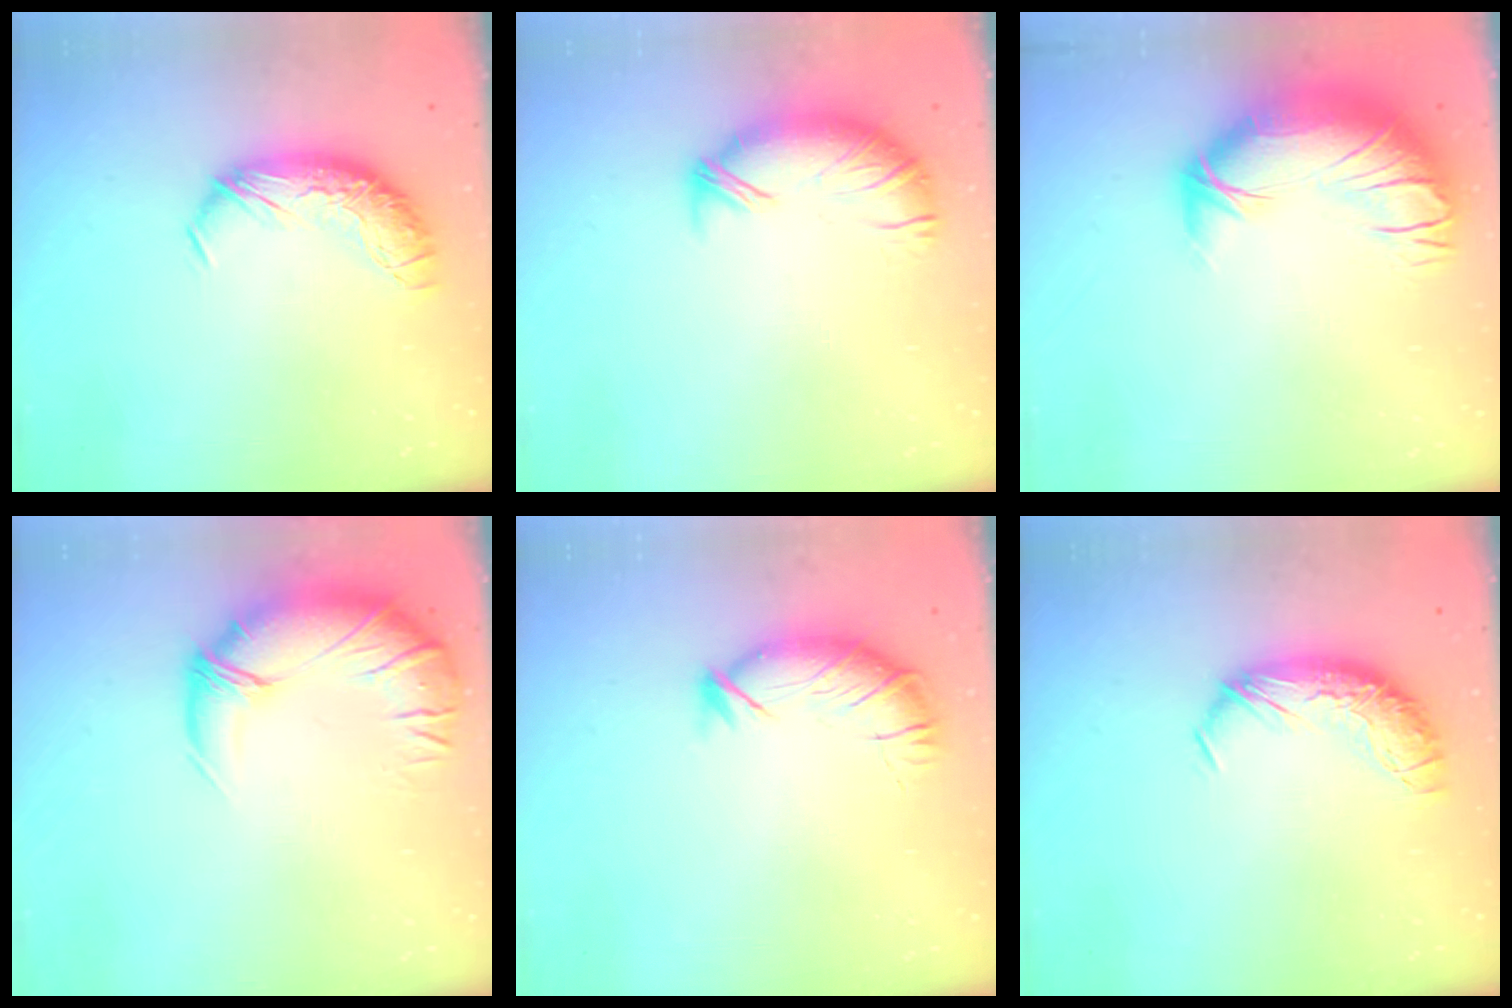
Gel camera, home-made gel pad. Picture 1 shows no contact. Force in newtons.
{"total": 4.5, "press": 4.0, "slide": 2.1}
{"total": 3.8, "press": 2.3, "slide": 3.0}
{"total": 2.9, "press": 0.1, "slide": 2.9}
{"total": 3.5, "press": 3.4, "slide": 0.9}
{"total": 0.0}